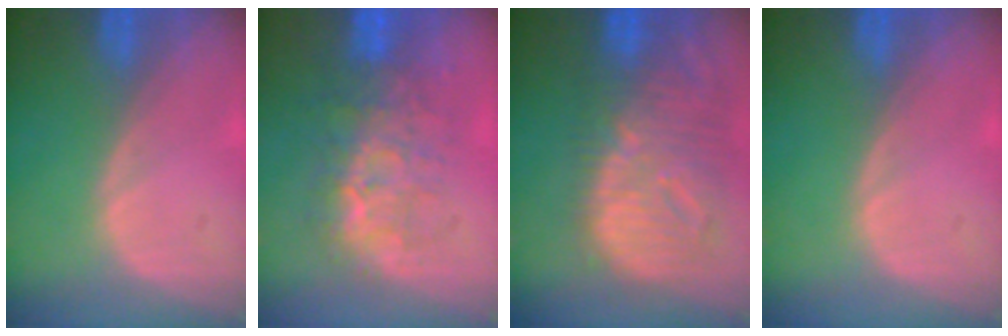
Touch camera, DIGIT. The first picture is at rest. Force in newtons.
{"total": 8.5, "press": 8.0, "slide": 2.9}
{"total": 12.9, "press": 11.2, "slide": 6.4}
{"total": 0.0}